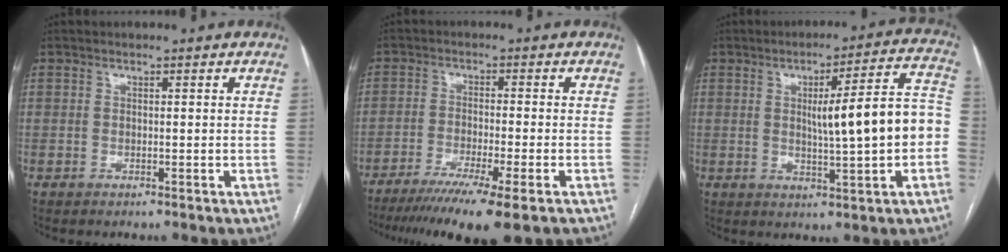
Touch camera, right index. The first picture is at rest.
{"total": 13.4, "force": [-9.8, 0.1, 9.2], "torque": [-0.140, -0.036, -0.152]}
{"total": 12.6, "force": [-0.6, 1.1, 12.5], "torque": [-0.167, 0.028, -0.003]}